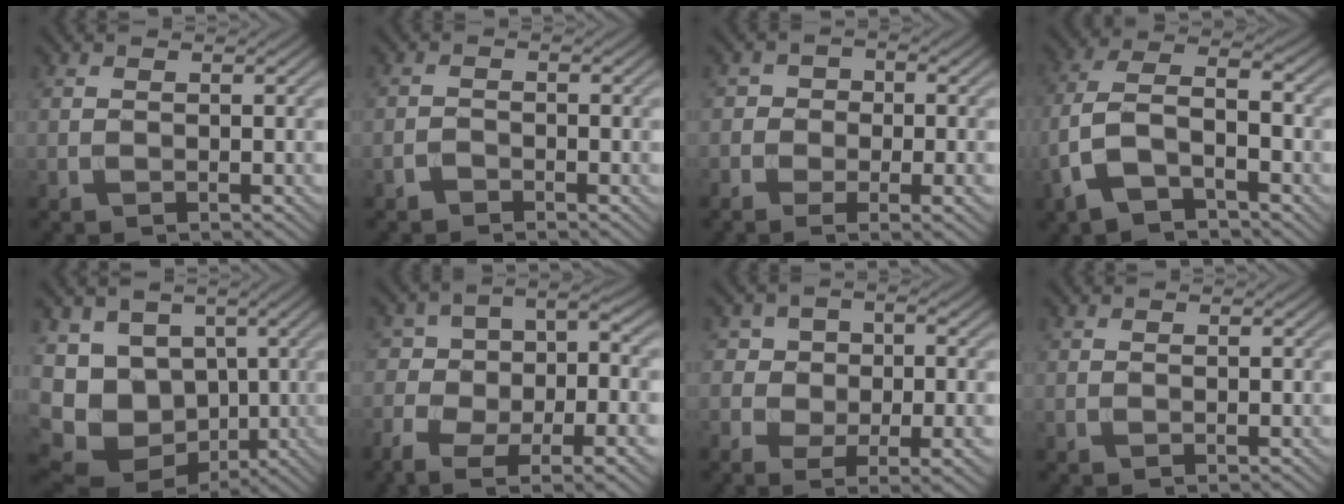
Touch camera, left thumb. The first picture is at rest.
{"total": 1.2, "force": [-1.1, 0.5, 0.3], "torque": [-0.005, 0.001, -0.025]}
{"total": 6.6, "force": [-2.6, 4.3, 4.3], "torque": [-0.049, -0.005, -0.040]}
{"total": 8.7, "force": [-3.7, 4.3, 6.6], "torque": [-0.149, 0.008, -0.081]}
{"total": 10.7, "force": [-0.3, 9.3, 5.4], "torque": [-0.141, -0.024, 0.000]}
{"total": 13.8, "force": [-6.1, 7.3, 10.0], "torque": [-0.193, -0.028, -0.090]}
{"total": 8.4, "force": [-1.7, 5.6, 6.0], "torque": [-0.088, -0.013, -0.012]}
{"total": 0.0}